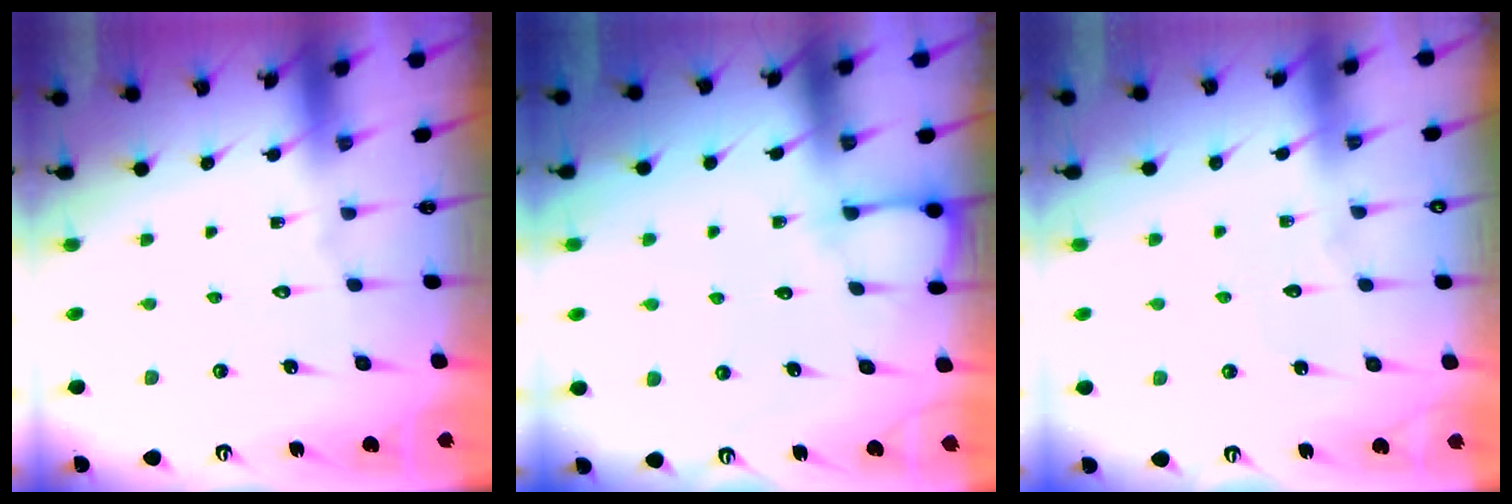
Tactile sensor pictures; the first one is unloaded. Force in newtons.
{"total": 3.3, "press": 3.3, "slide": 0.4}
{"total": 2.5, "press": 2.5, "slide": 0.3}